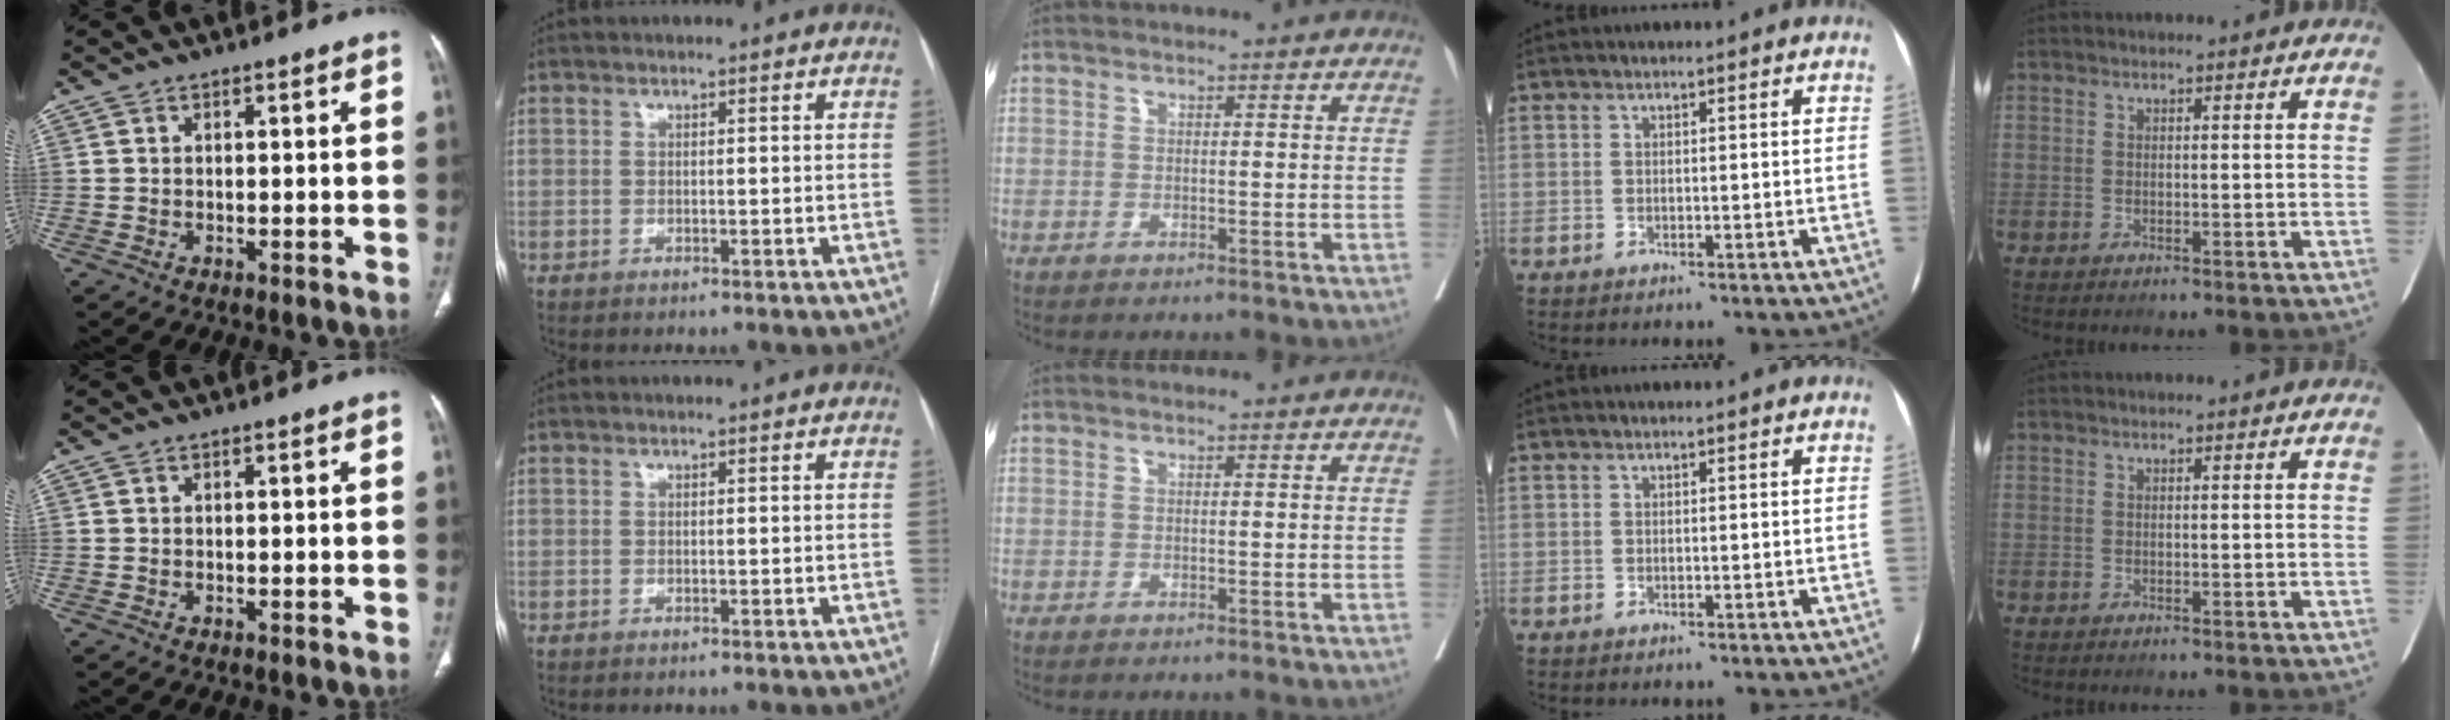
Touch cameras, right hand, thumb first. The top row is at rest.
{}